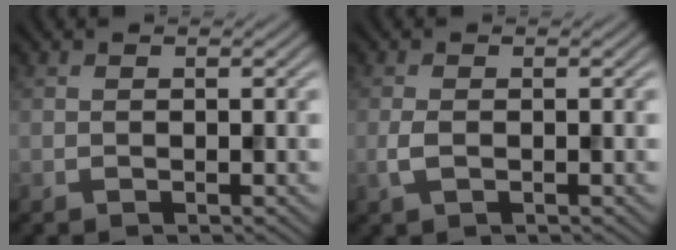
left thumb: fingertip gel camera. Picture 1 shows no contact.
{"total": 1.8, "force": [-0.4, 0.8, 1.5], "torque": [-0.041, 0.000, -0.009]}